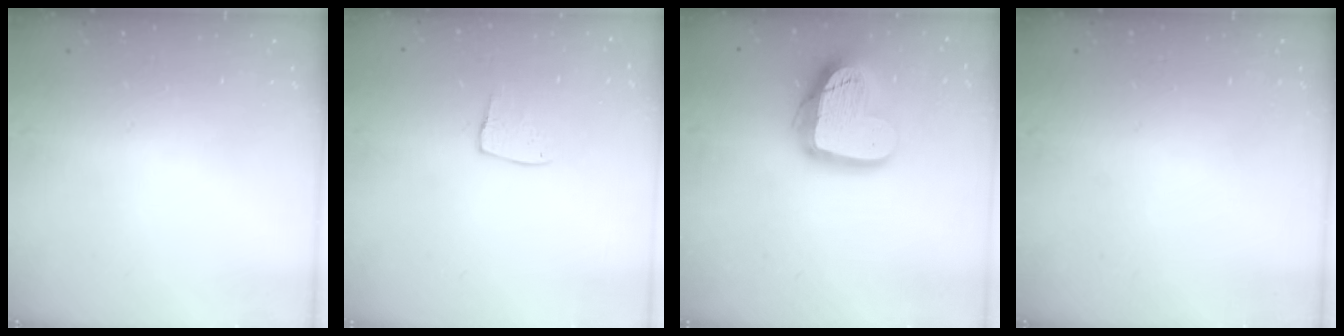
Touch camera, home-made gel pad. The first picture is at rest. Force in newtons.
{"total": 7.5, "press": 7.5, "slide": 0.4}
{"total": 18.3, "press": 18.2, "slide": 1.6}
{"total": 0.0}